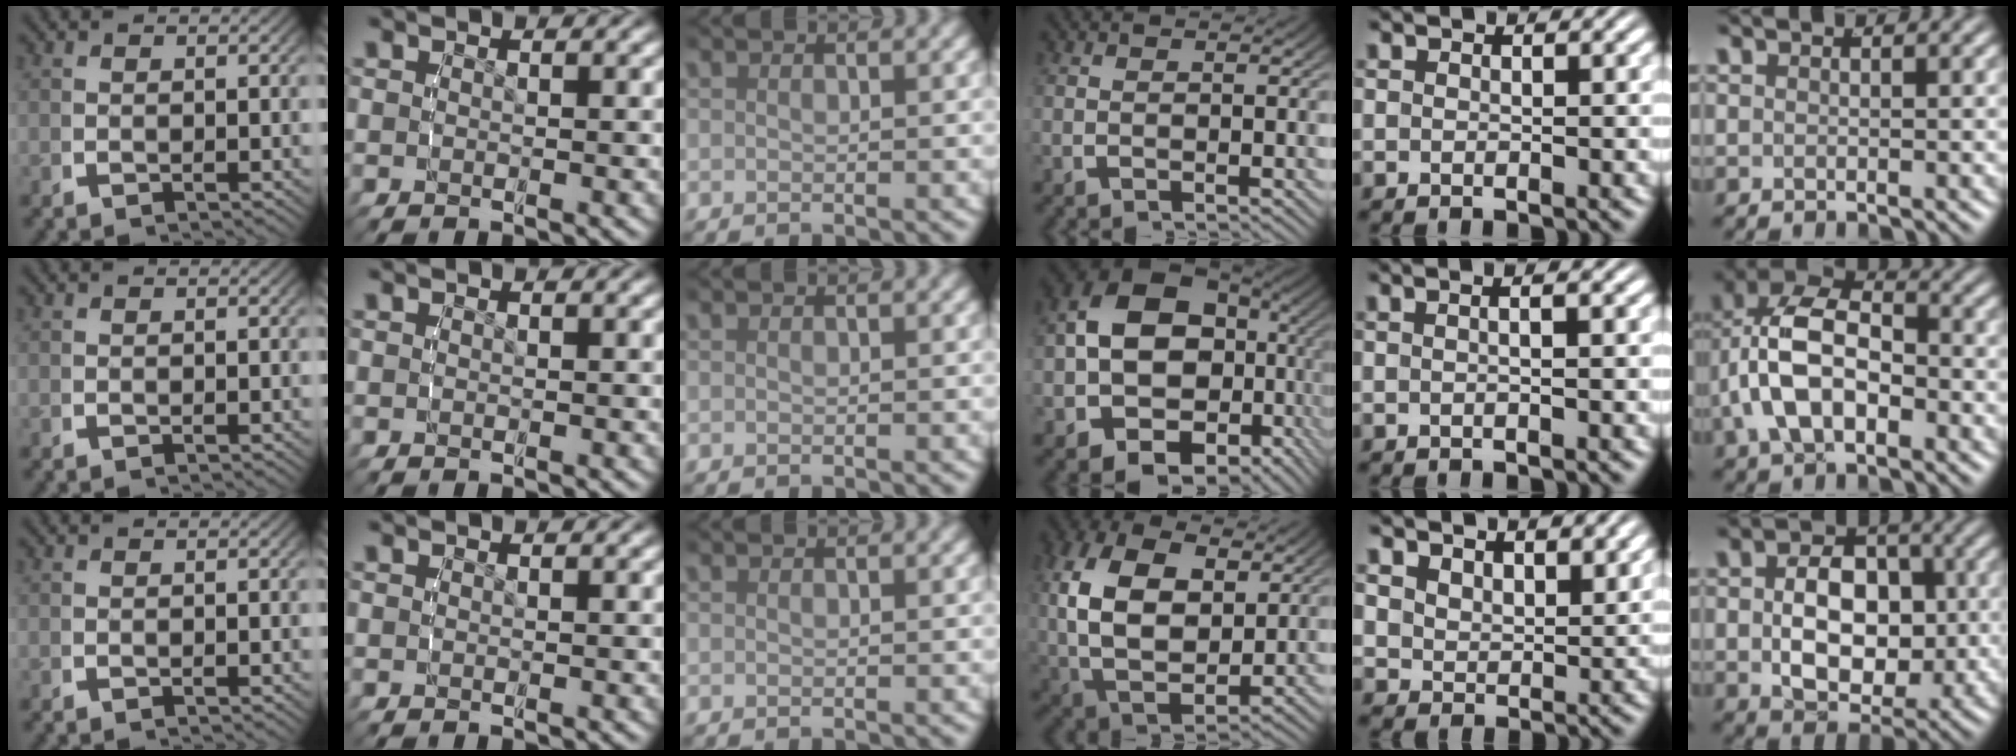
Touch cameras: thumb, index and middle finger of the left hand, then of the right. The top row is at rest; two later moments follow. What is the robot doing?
{"motion": "lift_and_place", "object": "cloth"}